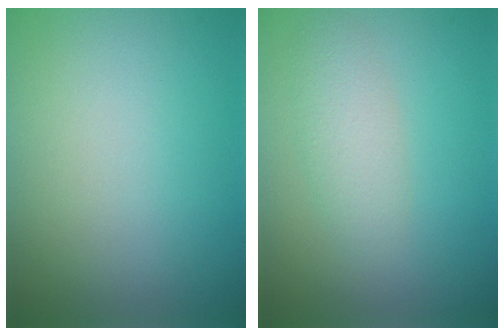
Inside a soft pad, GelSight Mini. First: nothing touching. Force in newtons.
{"total": 2.5, "press": 2.5, "slide": 0.1}